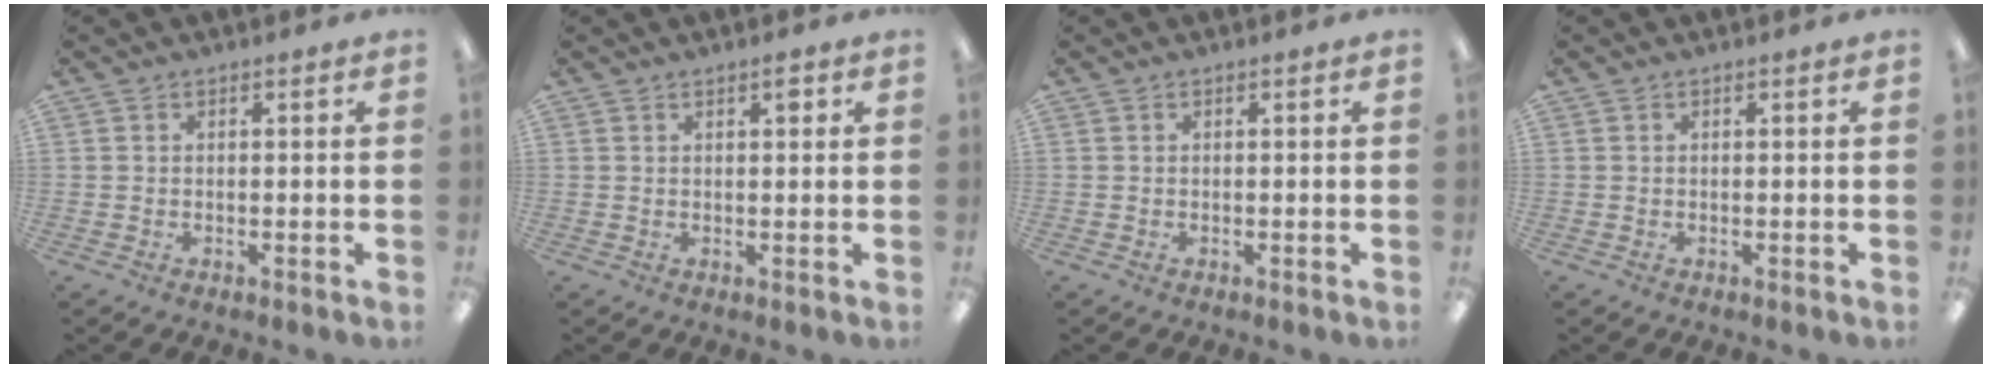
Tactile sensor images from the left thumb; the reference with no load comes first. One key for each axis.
{"total": 1.9, "fx": 1.2, "fy": 0.6, "fz": 1.3, "tx": -0.012, "ty": -0.005, "tz": 0.017}
{"total": 0.0}
{"total": 0.0}